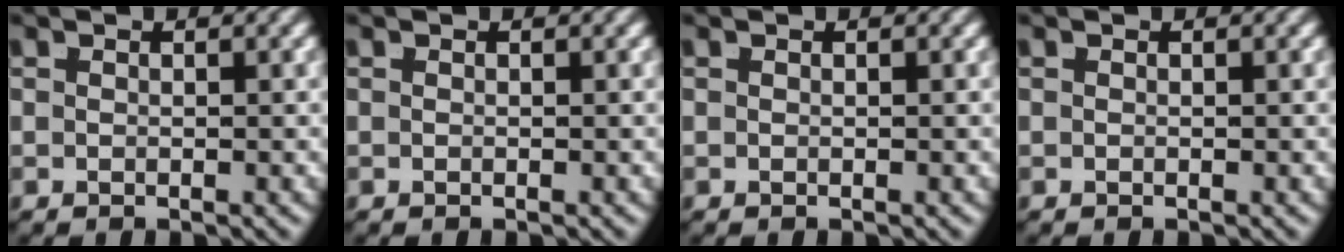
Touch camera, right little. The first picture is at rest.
{"total": 0.0}
{"total": 0.0}
{"total": 0.0}